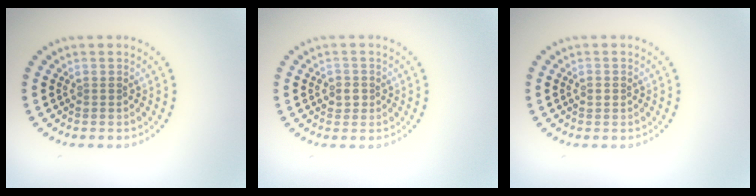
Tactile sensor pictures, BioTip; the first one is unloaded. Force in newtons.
{"total": 1.4, "press": 1.3, "slide": 0.5}
{"total": 1.1, "press": 1.1, "slide": 0.2}